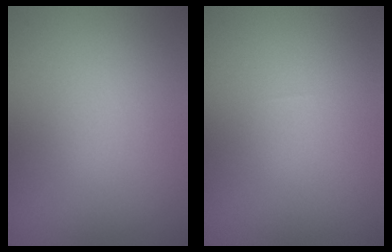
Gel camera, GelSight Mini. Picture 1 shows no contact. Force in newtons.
{"total": 0.0}